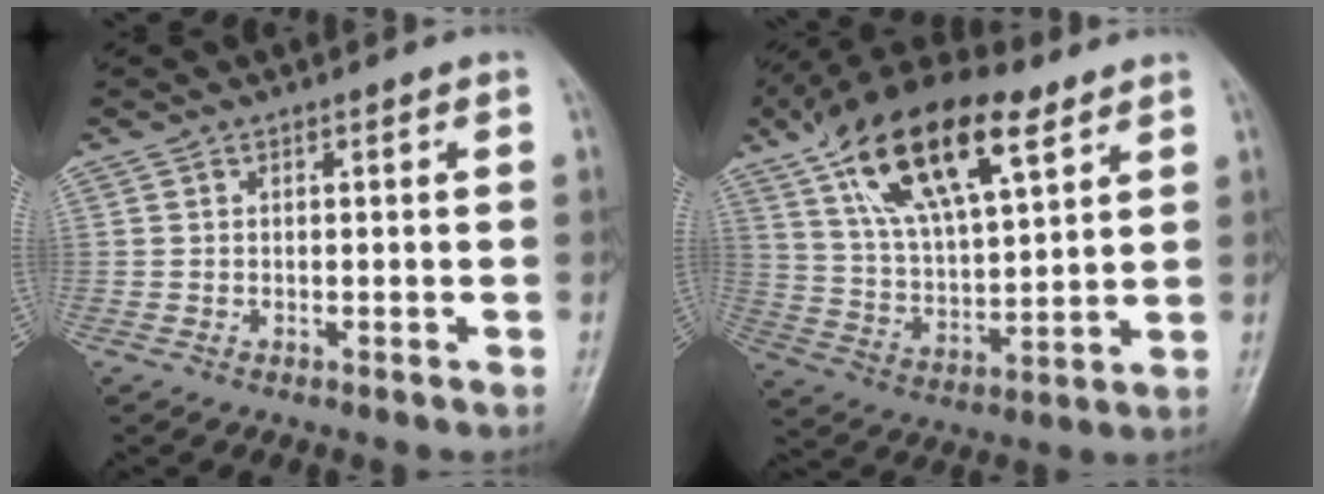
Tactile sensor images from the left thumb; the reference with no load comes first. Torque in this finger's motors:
{"motor_torque": [1.26, 1.84, 1.78, -0.99, 0.44]}